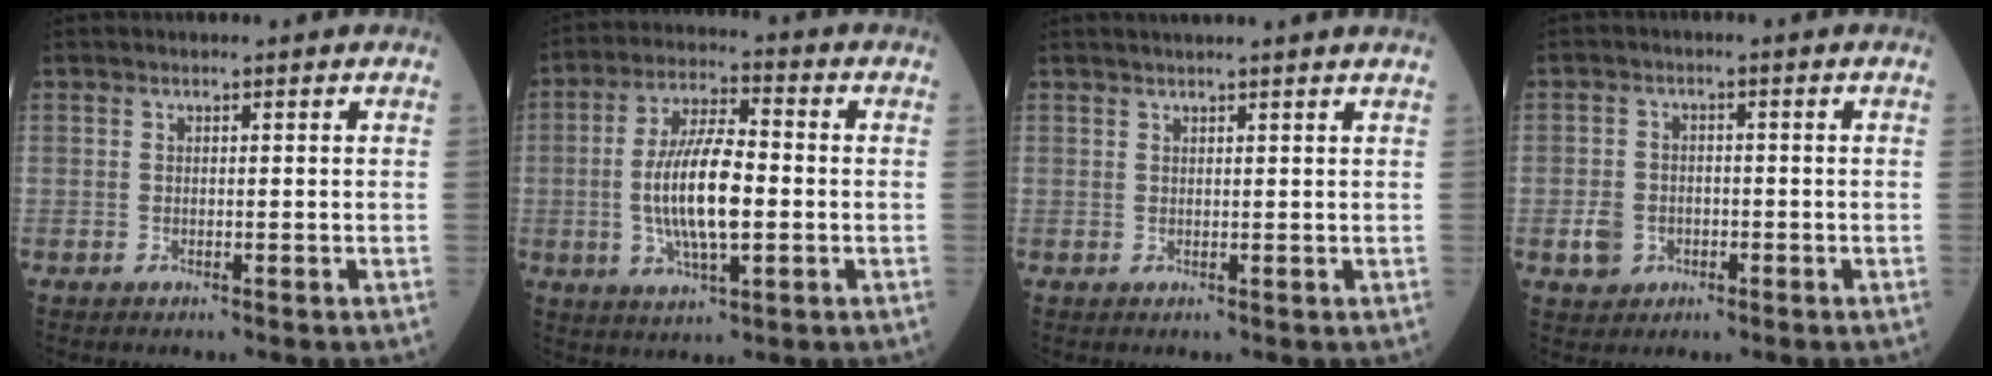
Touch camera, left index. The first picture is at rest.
{"total": 11.4, "force": [-1.2, 3.2, 10.9], "torque": [-0.218, 0.003, -0.023]}
{"total": 5.0, "force": [4.4, -0.9, 2.3], "torque": [-0.025, 0.021, 0.052]}
{"total": 3.9, "force": [-1.5, 3.3, 1.5], "torque": [-0.032, 0.003, -0.019]}